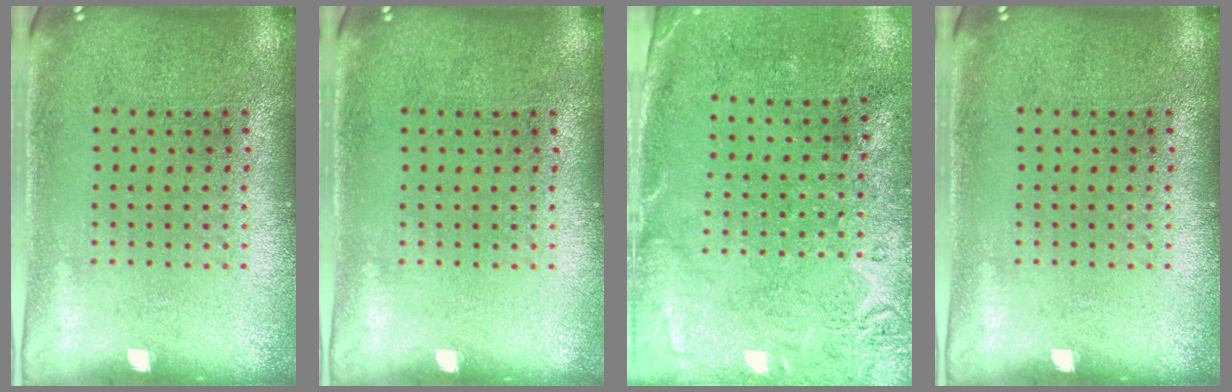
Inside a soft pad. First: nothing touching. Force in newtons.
{"total": 0.0}
{"total": 2.8, "press": 2.2, "slide": 1.7}
{"total": 0.0}